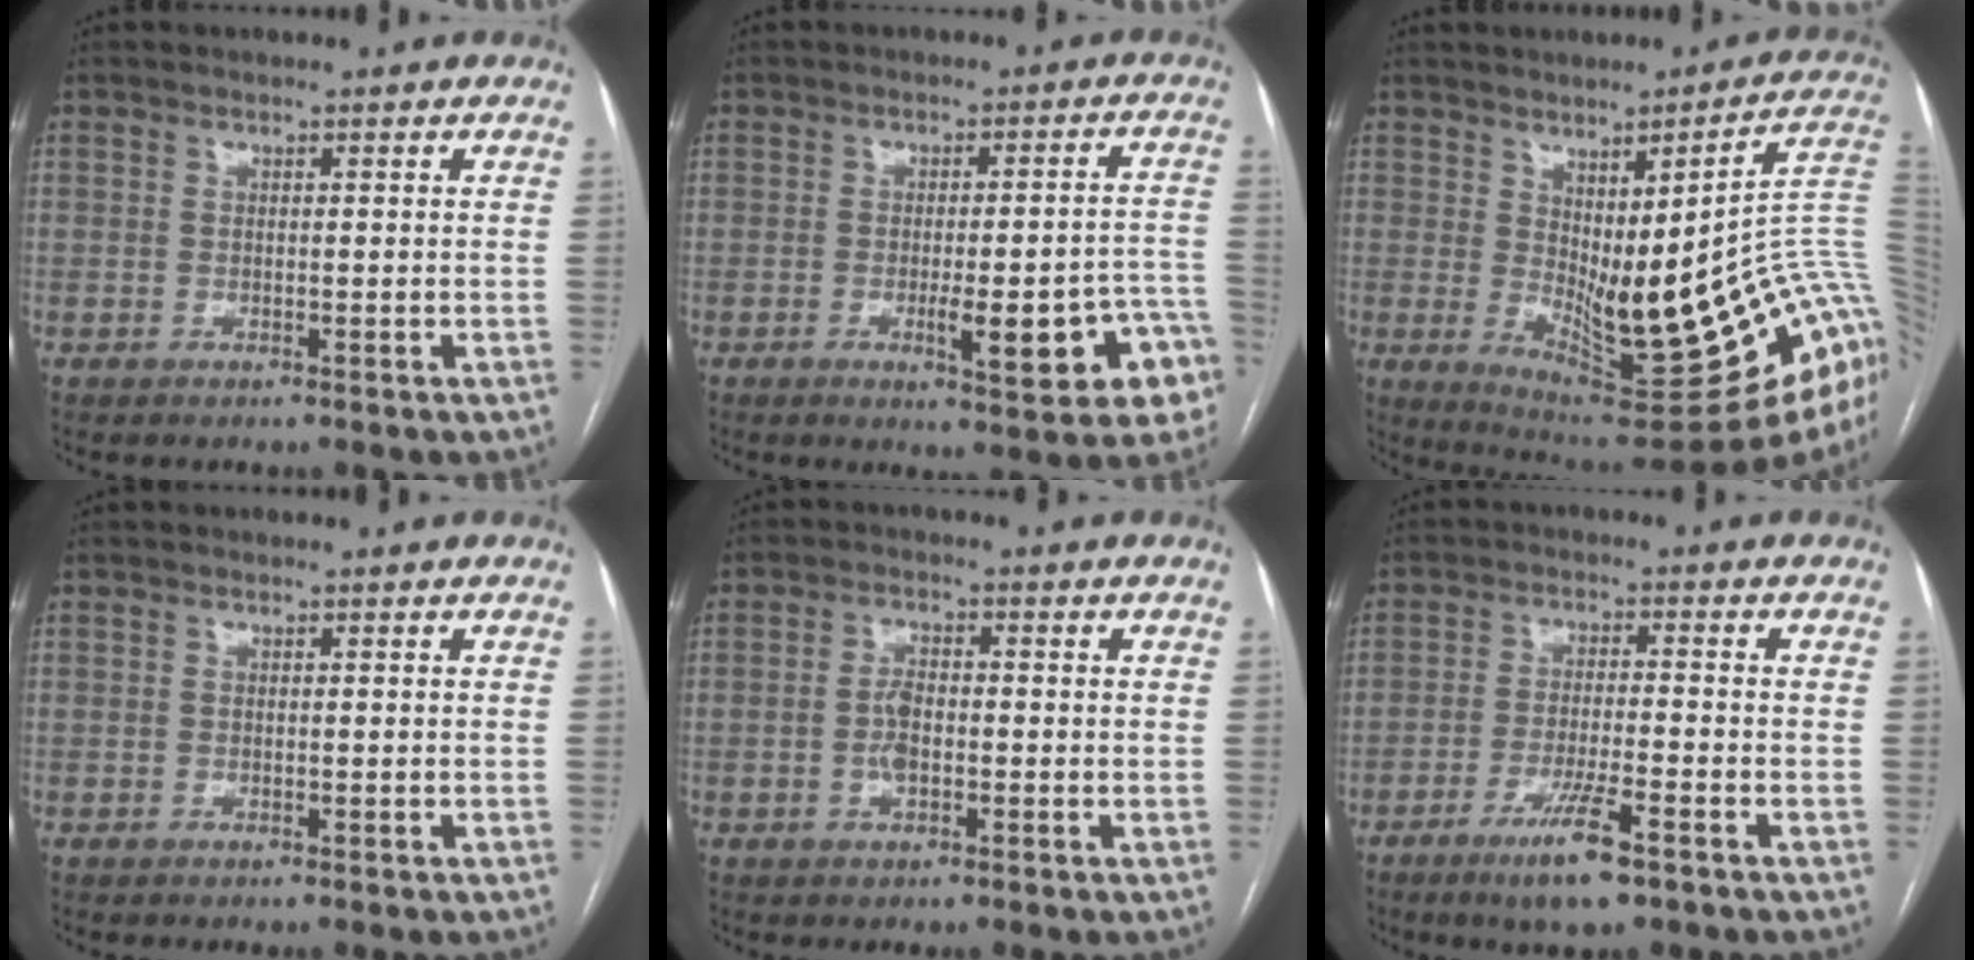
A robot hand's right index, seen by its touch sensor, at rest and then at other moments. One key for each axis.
{"total": 11.6, "fx": -4.7, "fy": 2.1, "fz": 10.4, "tx": -0.102, "ty": 0.020, "tz": -0.049}
{"total": 27.7, "fx": -1.1, "fy": 5.3, "fz": 27.2, "tx": -0.257, "ty": -0.007, "tz": 0.000}
{"total": 0.0}
{"total": 3.1, "fx": -0.7, "fy": 1.4, "fz": 2.7, "tx": -0.057, "ty": 0.005, "tz": -0.011}
{"total": 7.4, "fx": -4.5, "fy": 0.7, "fz": 5.8, "tx": -0.108, "ty": -0.013, "tz": -0.074}